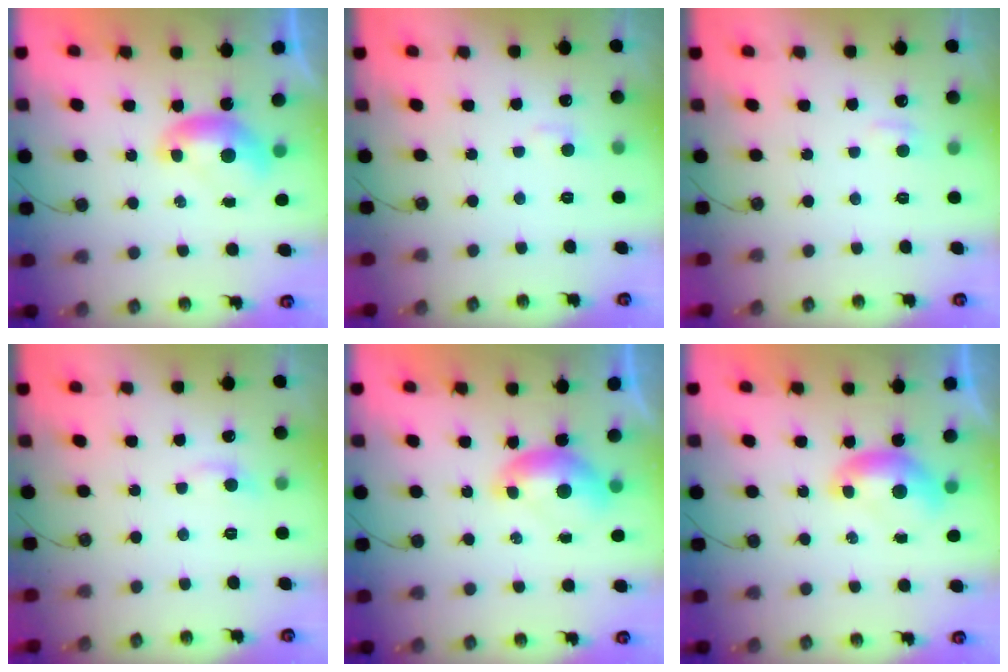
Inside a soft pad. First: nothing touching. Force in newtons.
{"total": 2.7, "press": 2.6, "slide": 0.5}
{"total": 1.3, "press": 1.2, "slide": 0.6}
{"total": 0.0}
{"total": 0.6, "press": 0.3, "slide": 0.6}
{"total": 0.0}